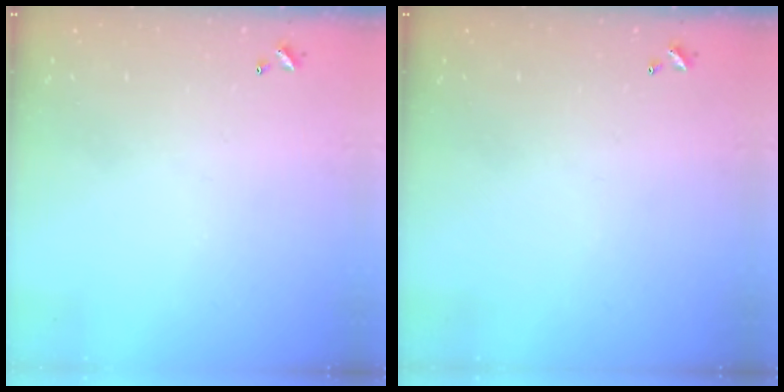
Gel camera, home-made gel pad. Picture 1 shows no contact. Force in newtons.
{"total": 0.0}